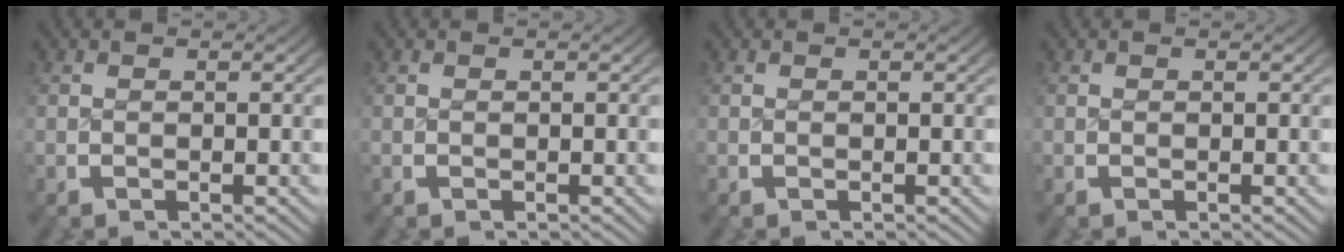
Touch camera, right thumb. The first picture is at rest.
{"total": 0.0}
{"total": 0.0}
{"total": 0.0}